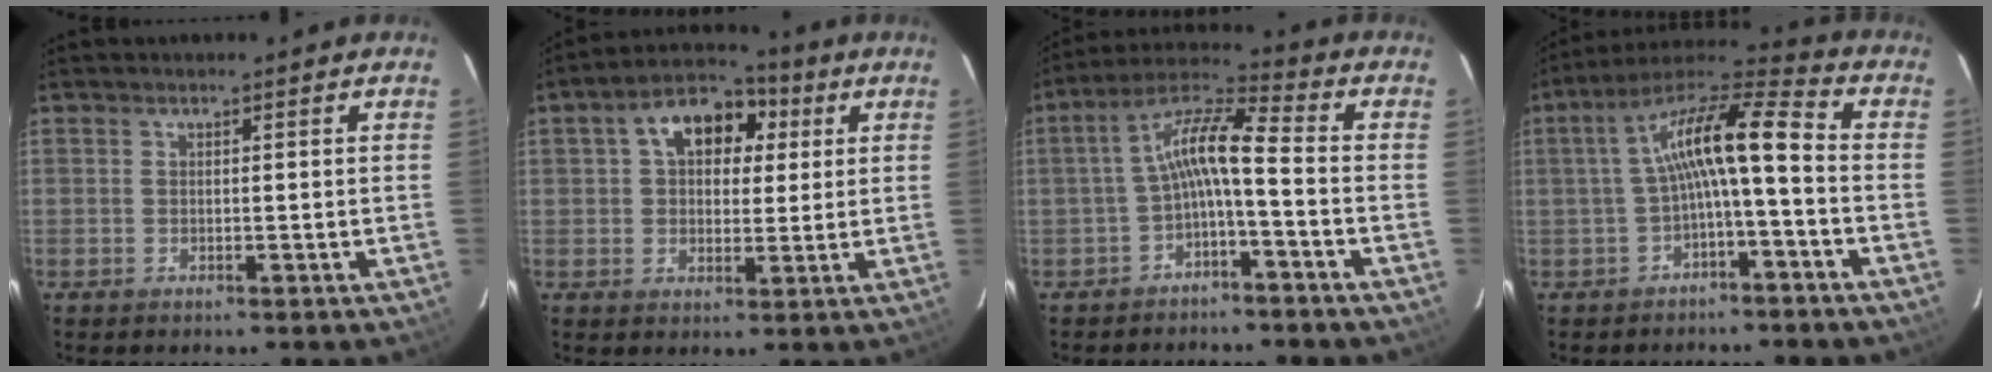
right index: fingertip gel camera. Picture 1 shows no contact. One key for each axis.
{"total": 11.3, "fx": 3.6, "fy": 7.6, "fz": 7.5, "tx": -0.130, "ty": 0.041, "tz": 0.055}
{"total": 8.1, "fx": -2.4, "fy": 1.3, "fz": 7.7, "tx": -0.172, "ty": 0.023, "tz": -0.045}
{"total": 11.3, "fx": -1.5, "fy": 1.9, "fz": 11.0, "tx": -0.217, "ty": 0.027, "tz": -0.029}